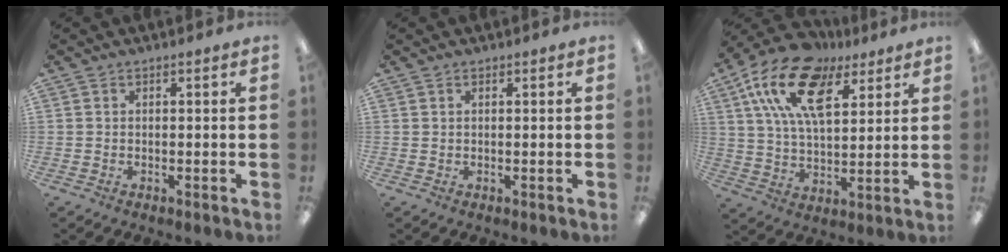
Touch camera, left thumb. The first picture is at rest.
{"total": 0.5, "force": [0.4, 0.3, 0.2], "torque": [-0.003, 0.003, 0.007]}
{"total": 19.0, "force": [10.4, 9.8, 12.4], "torque": [-0.247, -0.036, 0.187]}